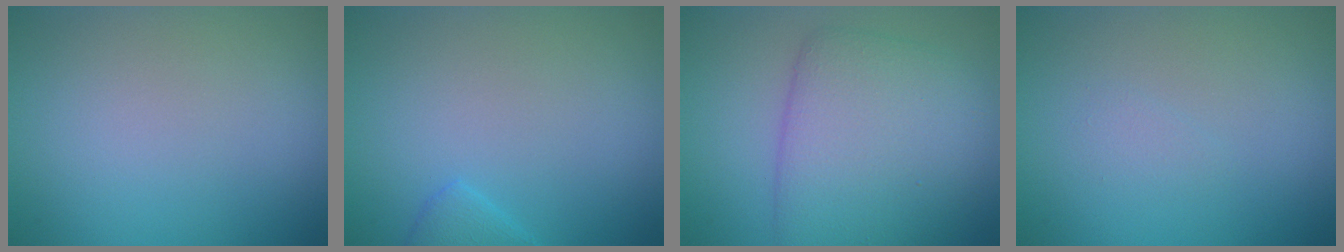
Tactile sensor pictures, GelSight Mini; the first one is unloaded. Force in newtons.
{"total": 1.5, "press": 1.5, "slide": 0.1}
{"total": 7.0, "press": 7.0, "slide": 0.3}
{"total": 0.6, "press": 0.6, "slide": 0.1}